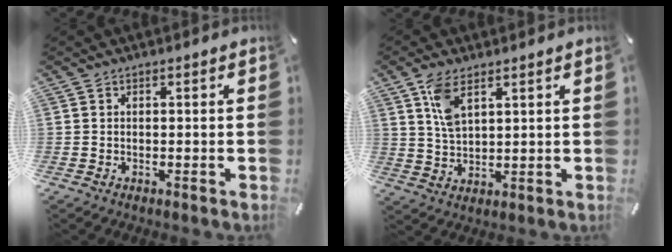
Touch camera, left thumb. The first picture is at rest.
{"total": 6.9, "force": [3.9, 3.2, 4.7], "torque": [-0.109, -0.002, 0.070]}